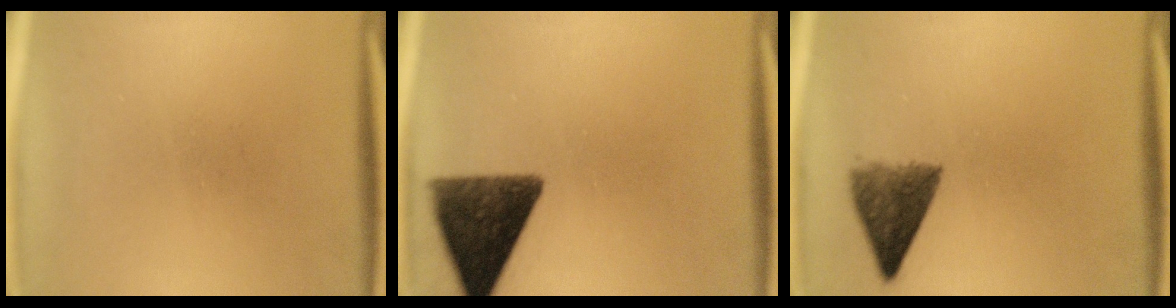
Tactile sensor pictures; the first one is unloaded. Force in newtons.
{"total": 12.3}
{"total": 6.5}